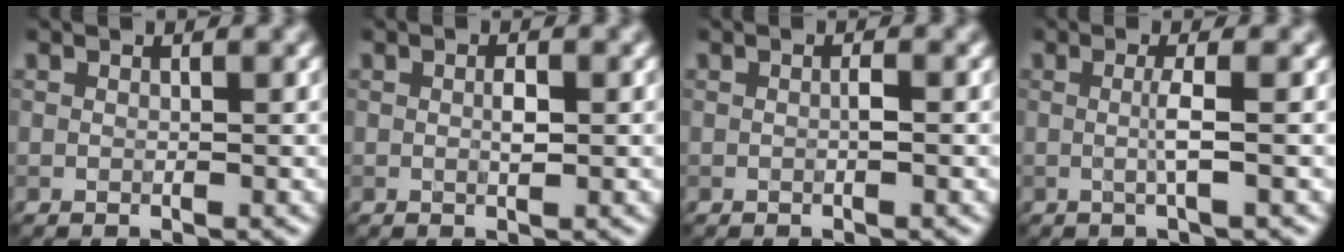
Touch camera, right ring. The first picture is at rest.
{"total": 1.2, "force": [0.0, 0.4, 1.1], "torque": [-0.023, -0.001, 0.001]}
{"total": 0.7, "force": [-0.1, 0.1, 0.7], "torque": [-0.013, 0.000, -0.002]}
{"total": 2.0, "force": [-0.1, 0.2, 1.9], "torque": [-0.041, -0.004, -0.005]}